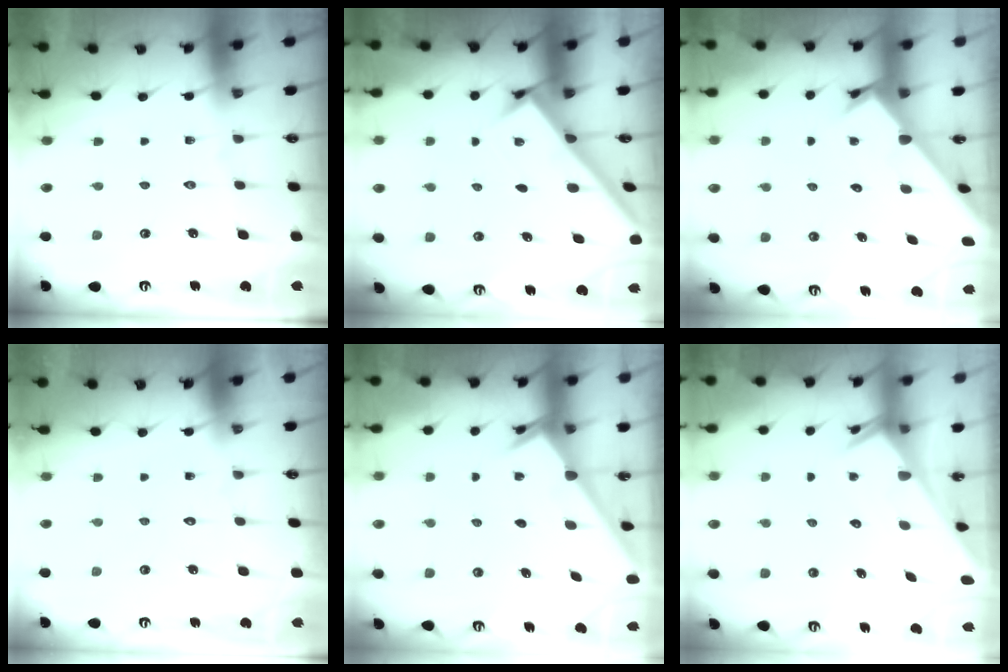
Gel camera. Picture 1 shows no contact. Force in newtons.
{"total": 2.8, "press": 2.8, "slide": 0.4}
{"total": 2.2, "press": 2.2, "slide": 0.1}
{"total": 1.6, "press": 1.6, "slide": 0.1}
{"total": 2.5, "press": 2.5, "slide": 0.2}
{"total": 2.7, "press": 2.7, "slide": 0.1}